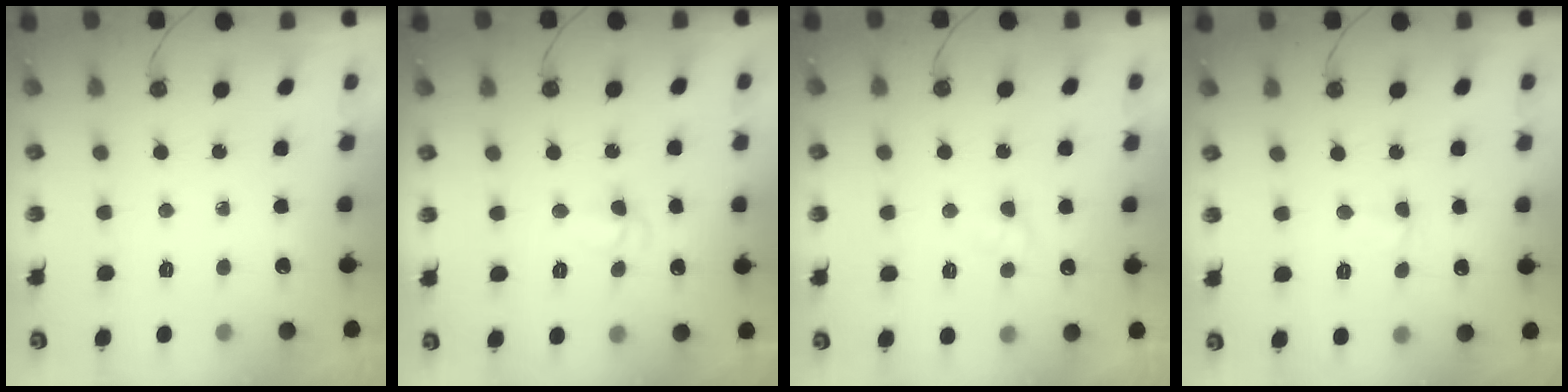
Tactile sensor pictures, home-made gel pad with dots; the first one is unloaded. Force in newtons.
{"total": 4.5, "press": 4.5, "slide": 0.8}
{"total": 4.1, "press": 4.0, "slide": 0.5}
{"total": 2.2, "press": 2.1, "slide": 0.5}